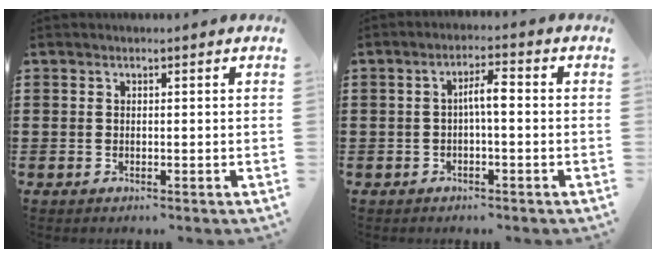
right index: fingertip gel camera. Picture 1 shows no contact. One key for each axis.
{"total": 3.5, "fx": -0.3, "fy": 0.7, "fz": 3.4, "tx": -0.064, "ty": 0.009, "tz": -0.010}